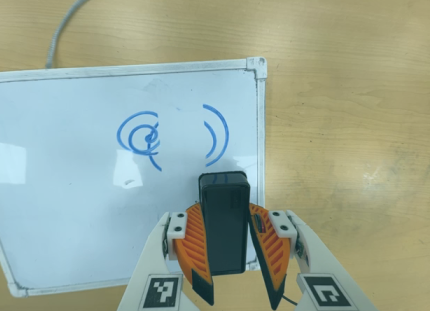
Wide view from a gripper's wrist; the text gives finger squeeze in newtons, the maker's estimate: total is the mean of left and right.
{"total": 7.6, "left": 7.9, "right": 7.4}